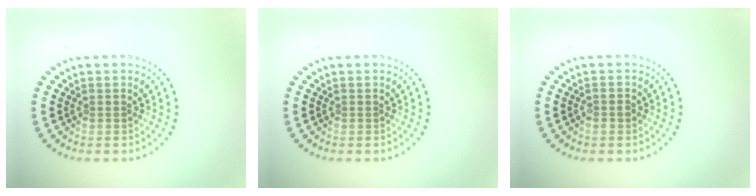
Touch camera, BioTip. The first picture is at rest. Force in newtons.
{"total": 0.0}
{"total": 1.0, "press": 0.9, "slide": 0.4}